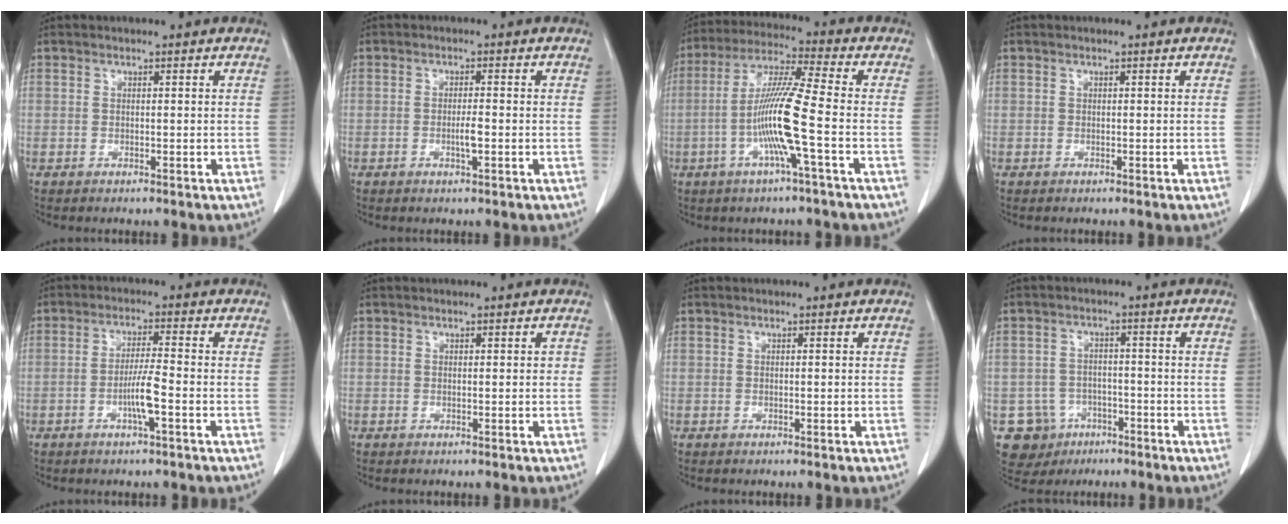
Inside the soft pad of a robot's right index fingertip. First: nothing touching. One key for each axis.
{"total": 2.0, "fx": -0.6, "fy": 0.2, "fz": 1.9, "tx": -0.038, "ty": -0.001, "tz": -0.009}
{"total": 11.3, "fx": -2.8, "fy": -0.8, "fz": 10.9, "tx": -0.216, "ty": -0.001, "tz": -0.062}
{"total": 0.0}
{"total": 4.5, "fx": -1.7, "fy": -0.2, "fz": 4.2, "tx": -0.081, "ty": -0.001, "tz": -0.032}
{"total": 0.6, "fx": 0.1, "fy": 0.4, "fz": 0.4, "tx": -0.003, "ty": 0.007, "tz": 0.003}
{"total": 0.0}
{"total": 7.1, "fx": -3.3, "fy": 6.2, "fz": 0.6, "tx": -0.015, "ty": 0.009, "tz": -0.043}